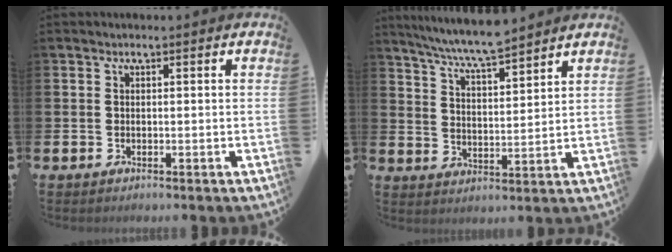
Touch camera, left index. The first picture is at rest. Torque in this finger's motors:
{"motor_torque": [0.59, -0.66, 0.43, 0.21]}